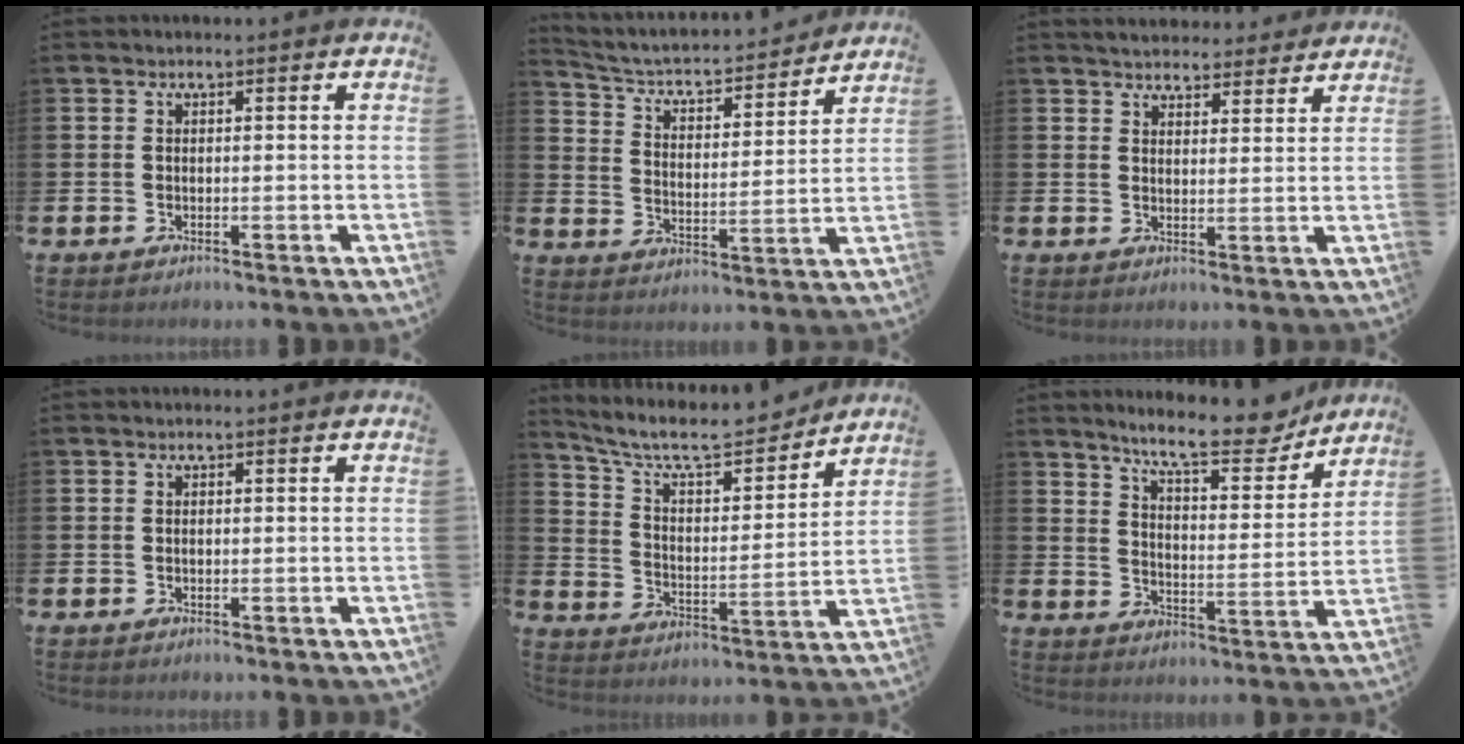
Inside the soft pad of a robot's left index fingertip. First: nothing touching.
{"total": 4.7, "force": [4.3, 1.4, 1.3], "torque": [-0.053, -0.040, 0.063]}
{"total": 4.3, "force": [4.2, 0.8, -0.1], "torque": [-0.008, -0.024, 0.076]}
{"total": 0.0}
{"total": 8.9, "force": [8.0, 2.4, 3.3], "torque": [-0.094, -0.054, 0.135]}
{"total": 10.1, "force": [9.3, 1.7, 3.8], "torque": [-0.082, -0.056, 0.161]}